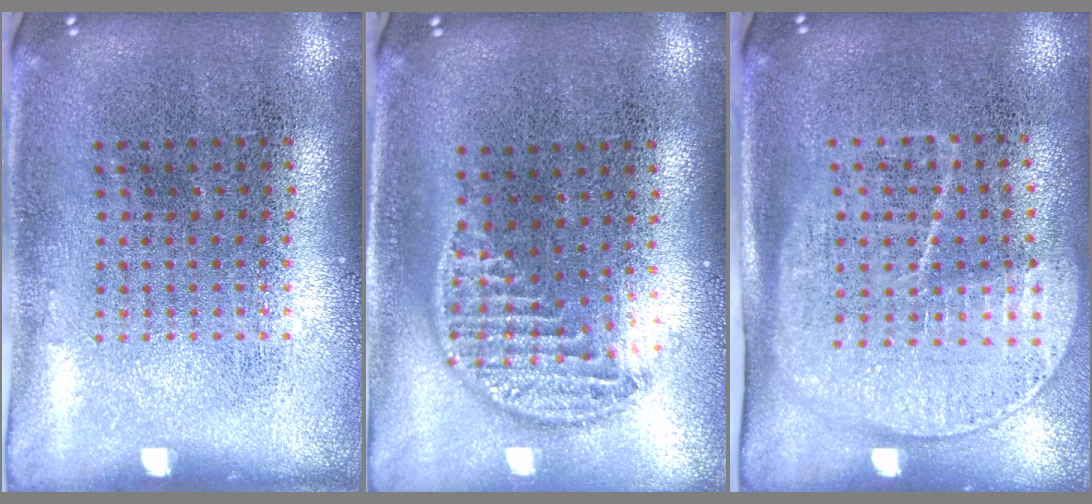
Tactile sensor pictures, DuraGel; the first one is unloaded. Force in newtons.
{"total": 1.3, "press": 1.2, "slide": 0.7}
{"total": 1.8, "press": 1.4, "slide": 1.0}